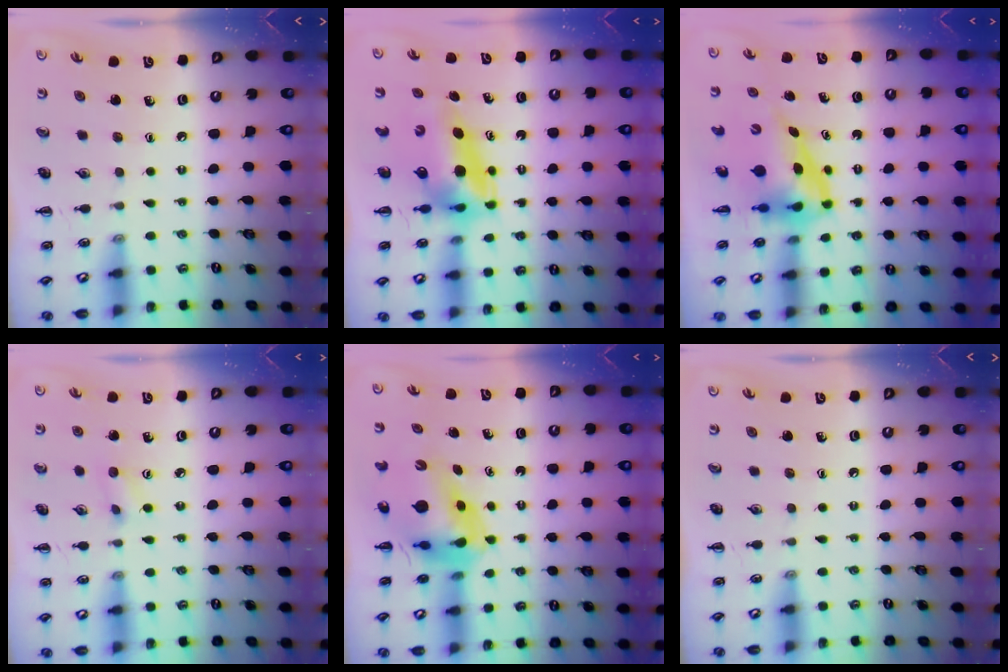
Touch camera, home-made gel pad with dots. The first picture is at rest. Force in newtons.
{"total": 7.3, "press": 7.0, "slide": 2.3}
{"total": 5.0, "press": 4.8, "slide": 1.3}
{"total": 3.2, "press": 3.1, "slide": 1.0}
{"total": 8.7, "press": 8.2, "slide": 2.9}
{"total": 0.0}